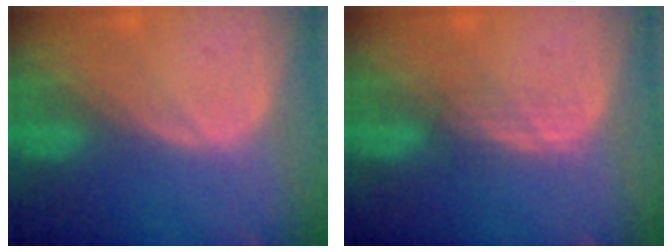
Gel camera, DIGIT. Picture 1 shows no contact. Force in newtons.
{"total": 2.4, "press": 2.3, "slide": 0.5}